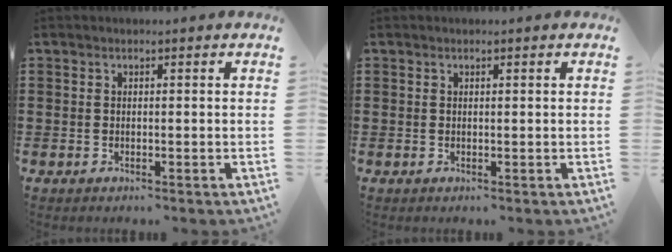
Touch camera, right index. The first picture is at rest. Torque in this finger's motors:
{"motor_torque": [-0.08, -0.05, 0.00, 0.01]}